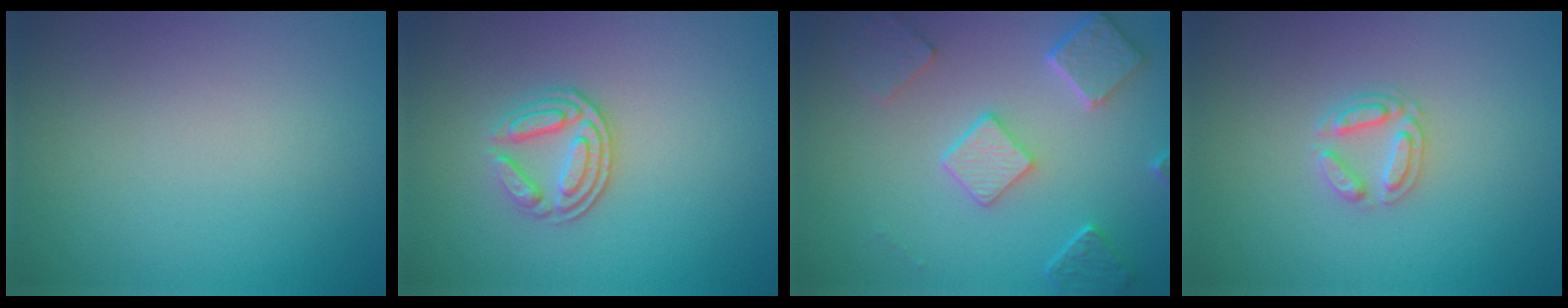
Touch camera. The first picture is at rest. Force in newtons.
{"total": 3.0, "press": 2.5, "slide": 1.6}
{"total": 5.0, "press": 3.9, "slide": 3.1}
{"total": 2.2, "press": 2.2, "slide": 0.3}